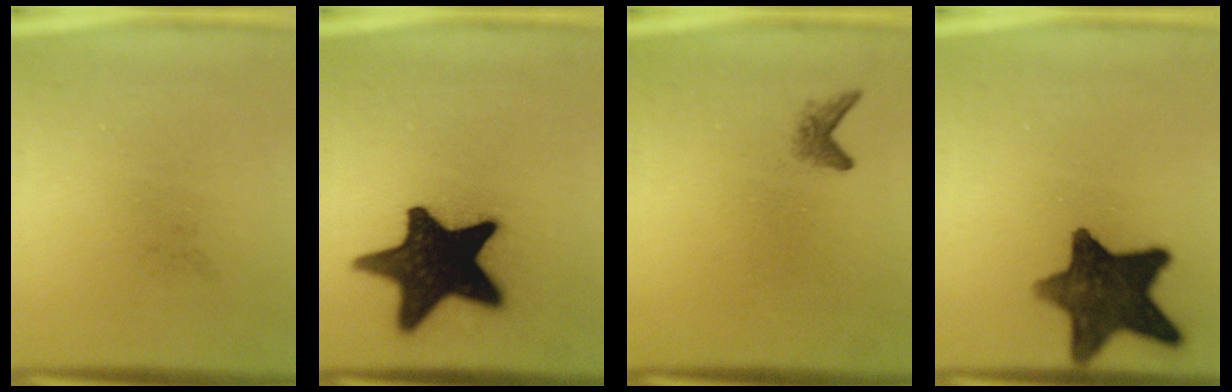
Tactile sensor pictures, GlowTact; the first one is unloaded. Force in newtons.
{"total": 19.4}
{"total": 1.4}
{"total": 13.2}